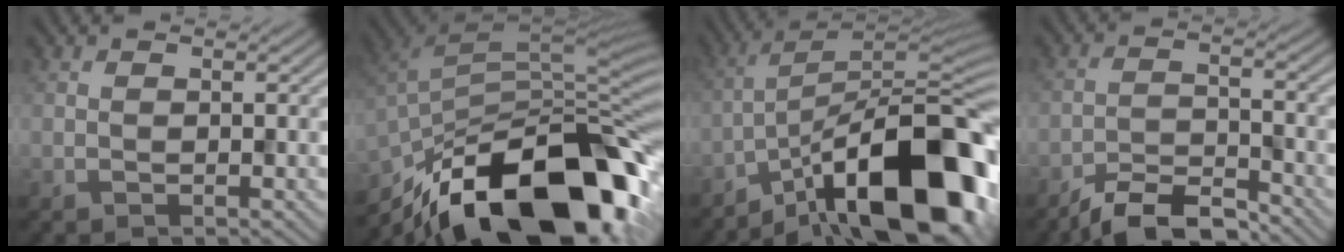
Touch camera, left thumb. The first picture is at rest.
{"total": 19.1, "force": [-12.0, 7.5, 12.8], "torque": [-0.226, -0.017, -0.201]}
{"total": 18.2, "force": [-10.9, 6.1, 13.3], "torque": [-0.191, 0.005, -0.194]}
{"total": 6.9, "force": [-6.1, 1.5, 3.0], "torque": [-0.056, -0.005, -0.118]}